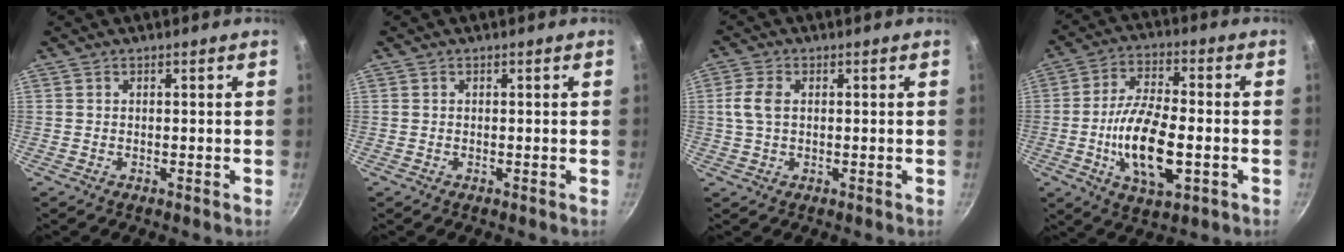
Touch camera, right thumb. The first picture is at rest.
{"total": 0.0}
{"total": 4.5, "force": [0.6, 2.8, 3.5], "torque": [-0.075, 0.009, 0.009]}
{"total": 14.7, "force": [-3.1, 6.4, 12.8], "torque": [-0.232, 0.015, -0.055]}